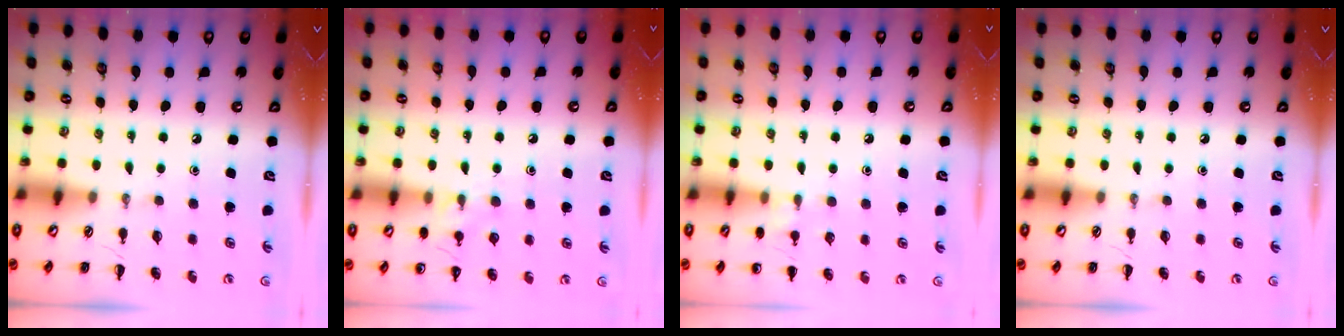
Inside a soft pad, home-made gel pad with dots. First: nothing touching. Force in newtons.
{"total": 9.1, "press": 8.9, "slide": 2.1}
{"total": 6.1, "press": 5.9, "slide": 1.8}
{"total": 0.0}